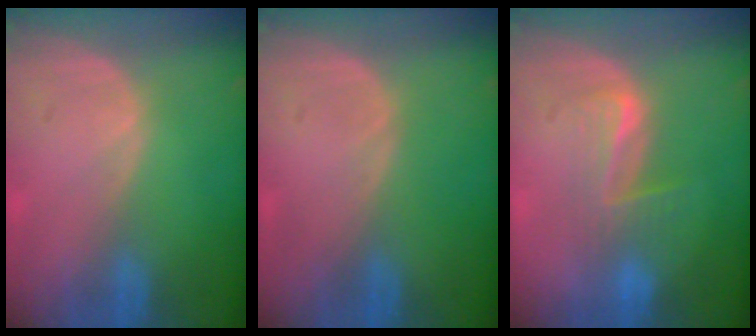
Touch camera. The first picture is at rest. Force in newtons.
{"total": 0.0}
{"total": 4.6, "press": 4.4, "slide": 1.4}